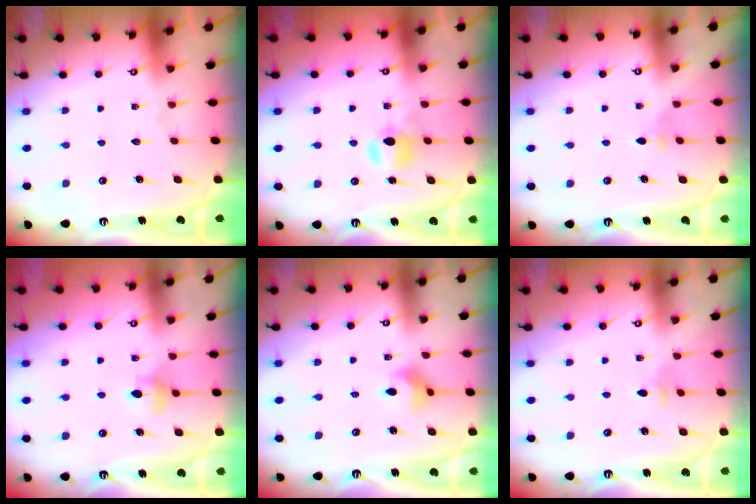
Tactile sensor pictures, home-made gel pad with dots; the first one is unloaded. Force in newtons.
{"total": 6.7, "press": 6.6, "slide": 0.9}
{"total": 2.7, "press": 2.6, "slide": 0.7}
{"total": 4.6, "press": 4.5, "slide": 0.9}
{"total": 6.5, "press": 6.5, "slide": 0.5}
{"total": 2.3, "press": 2.2, "slide": 0.8}